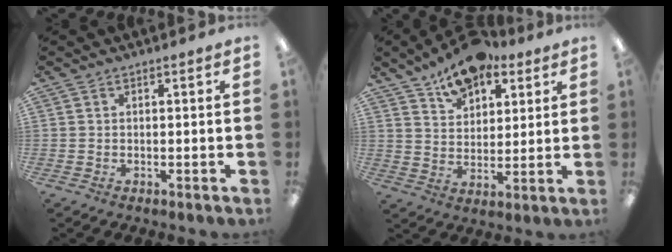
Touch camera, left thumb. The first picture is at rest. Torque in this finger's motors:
{"motor_torque": [-0.01, 0.59, 0.30, -0.17, 0.04]}